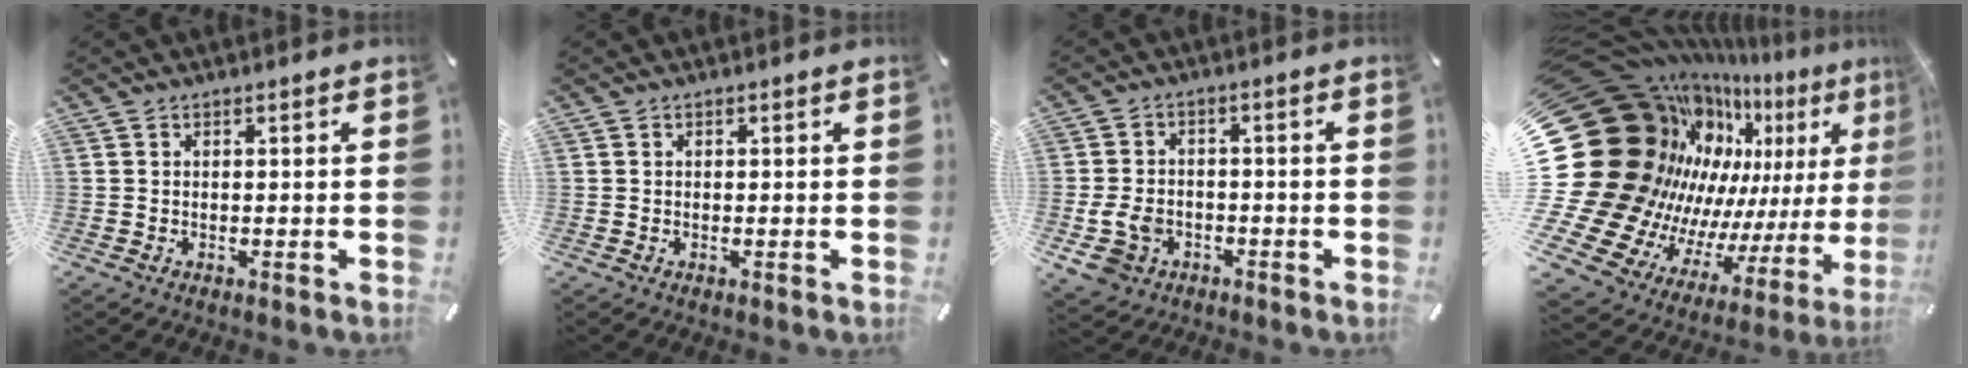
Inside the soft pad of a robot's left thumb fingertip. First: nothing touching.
{"total": 0.0}
{"total": 8.2, "force": [-3.0, 6.4, 4.1], "torque": [-0.108, 0.011, -0.056]}
{"total": 31.6, "force": [6.8, 23.3, 20.2], "torque": [-0.298, -0.134, 0.205]}